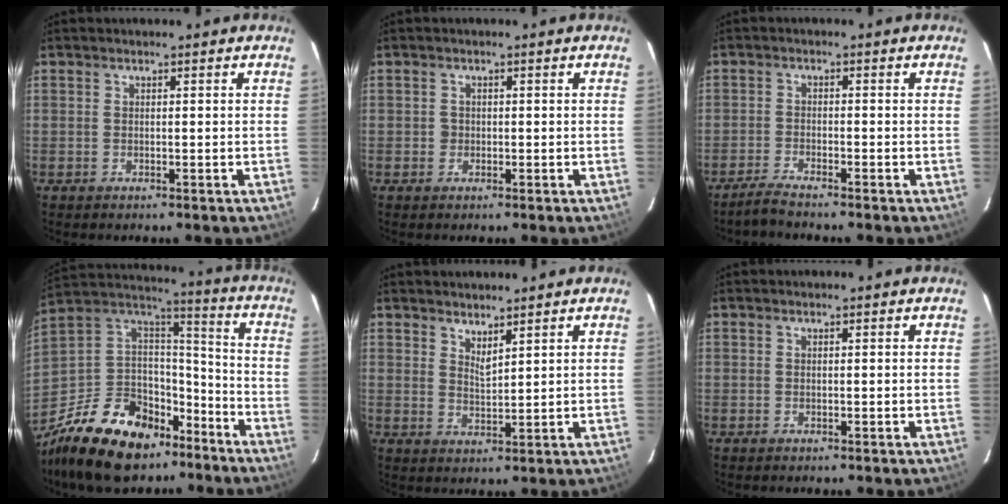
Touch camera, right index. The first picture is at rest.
{"total": 1.2, "force": [-0.2, 1.1, 0.1], "torque": [0.001, 0.002, -0.002]}
{"total": 3.2, "force": [-3.0, 0.0, 1.1], "torque": [-0.042, -0.005, -0.061]}
{"total": 23.3, "force": [-15.3, 13.4, 11.4], "torque": [-0.255, 0.038, -0.239]}
{"total": 2.9, "force": [2.6, 0.5, 1.4], "torque": [-0.023, -0.002, 0.044]}
{"total": 0.0}